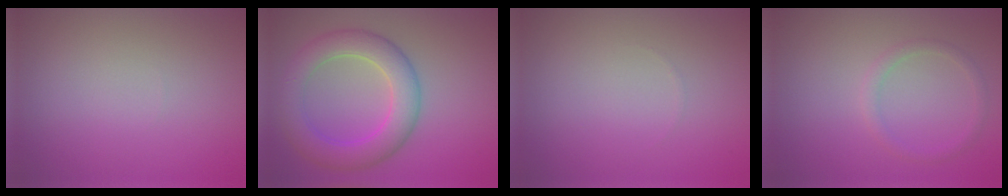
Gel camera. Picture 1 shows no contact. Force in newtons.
{"total": 5.9, "press": 5.9, "slide": 0.4}
{"total": 0.0}
{"total": 1.3, "press": 1.3, "slide": 0.0}